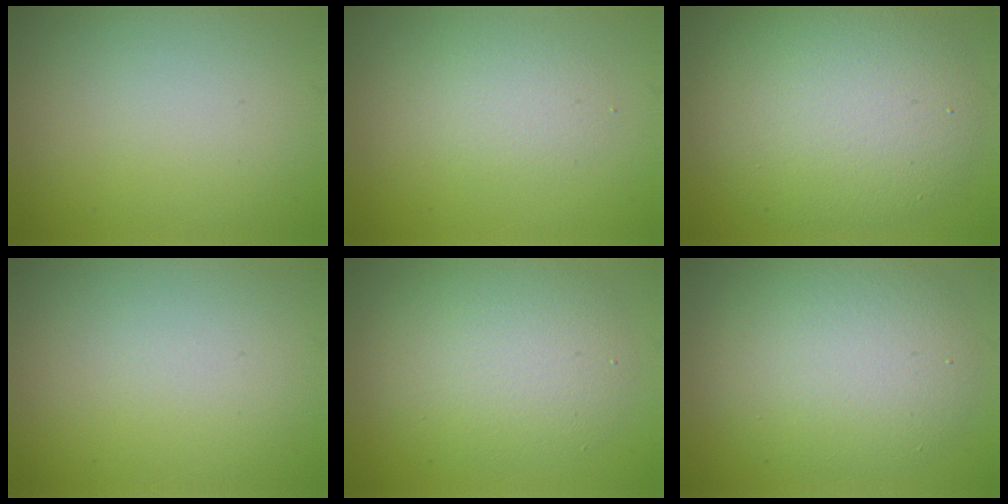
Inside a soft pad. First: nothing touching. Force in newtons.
{"total": 2.2, "press": 2.2, "slide": 0.1}
{"total": 8.6, "press": 8.5, "slide": 0.8}
{"total": 0.0}
{"total": 5.5, "press": 5.5, "slide": 0.2}
{"total": 7.0, "press": 7.0, "slide": 0.4}